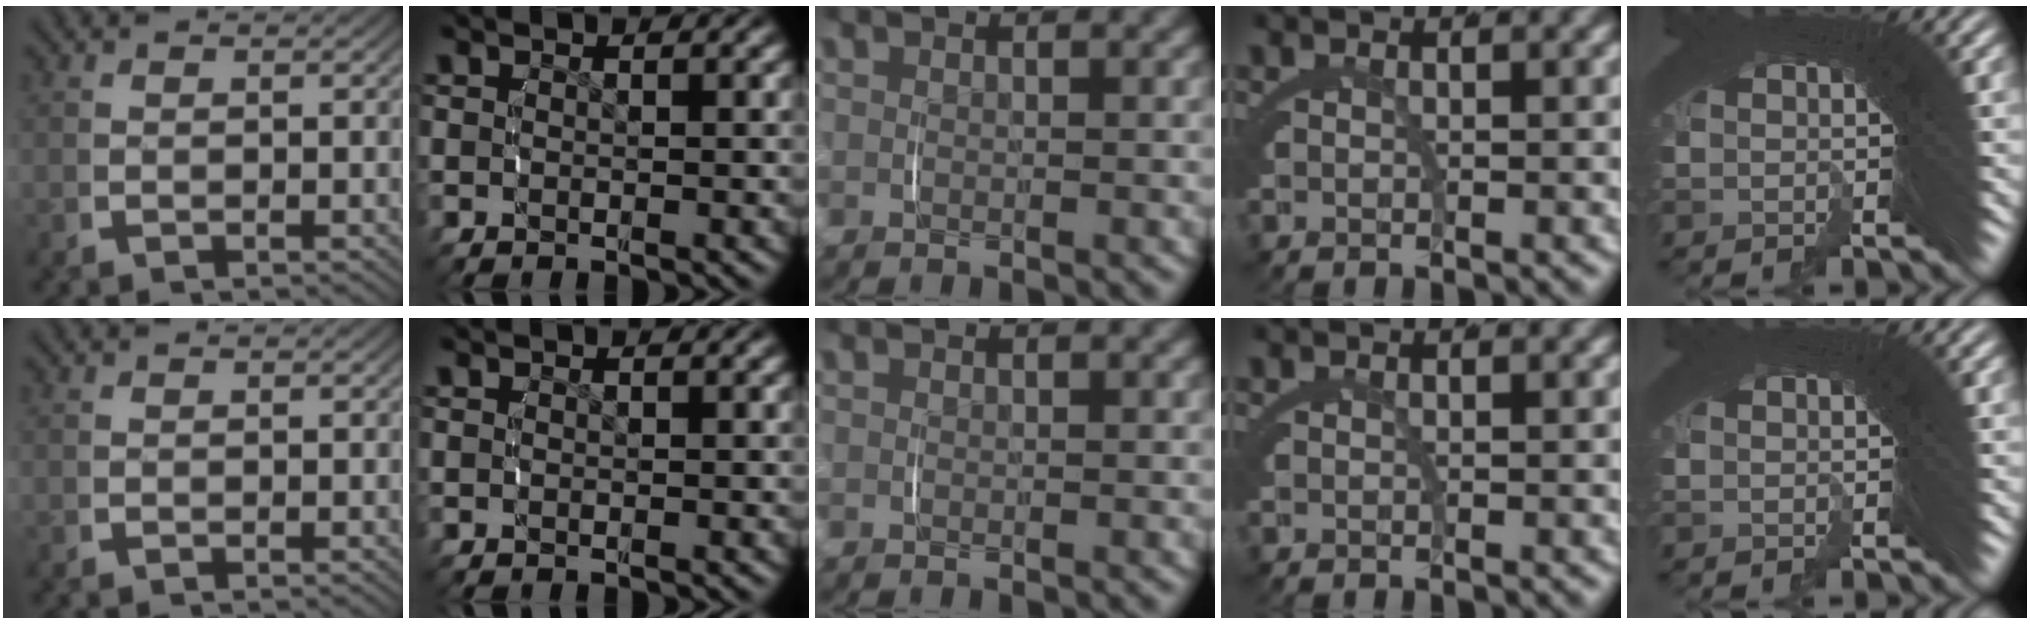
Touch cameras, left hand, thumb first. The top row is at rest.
{}